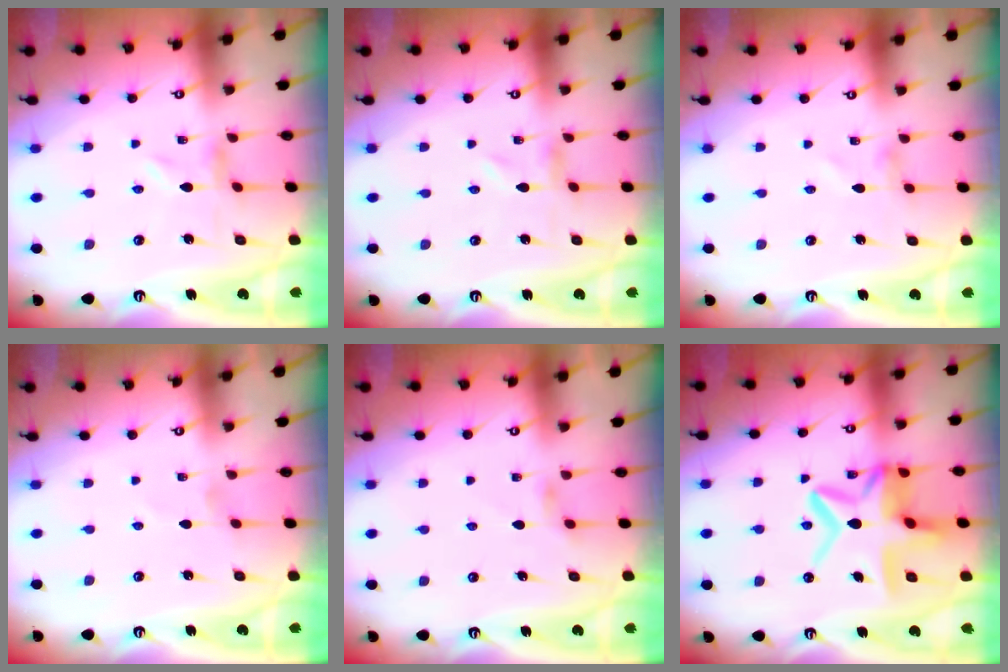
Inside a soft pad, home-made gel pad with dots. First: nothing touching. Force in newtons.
{"total": 0.0}
{"total": 0.7, "press": 0.7, "slide": 0.1}
{"total": 0.0}
{"total": 3.2, "press": 3.2, "slide": 0.6}
{"total": 14.9, "press": 14.9, "slide": 1.4}